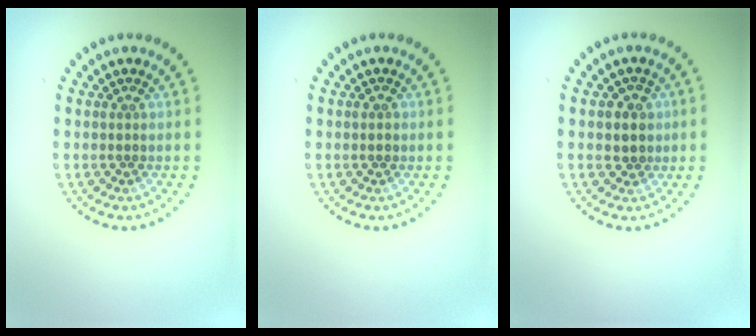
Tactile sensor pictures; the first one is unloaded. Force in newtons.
{"total": 0.8, "press": 0.8, "slide": 0.1}
{"total": 1.7, "press": 1.6, "slide": 0.8}